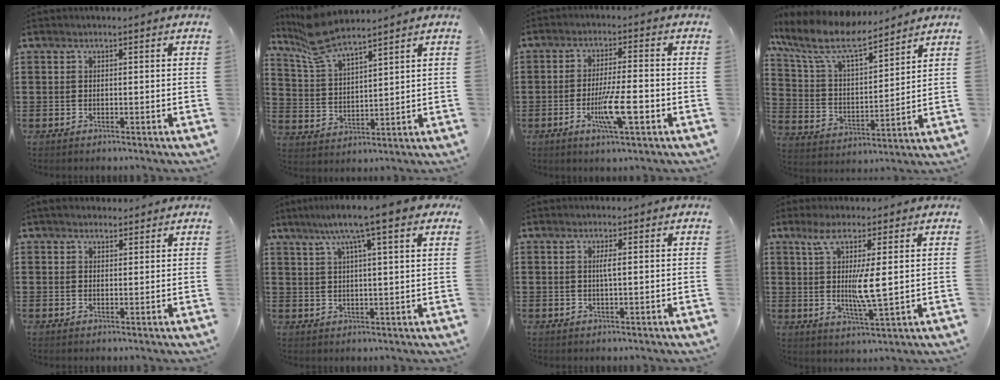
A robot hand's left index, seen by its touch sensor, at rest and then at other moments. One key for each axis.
{"total": 8.0, "fx": 7.1, "fy": 1.3, "fz": 3.5, "tx": -0.093, "ty": -0.017, "tz": 0.132}
{"total": 7.8, "fx": -2.5, "fy": 1.2, "fz": 7.3, "tx": -0.143, "ty": -0.012, "tz": -0.048}
{"total": 9.8, "fx": 8.1, "fy": 2.3, "fz": 5.0, "tx": -0.132, "ty": -0.039, "tz": 0.139}
{"total": 2.1, "fx": 1.8, "fy": 1.0, "fz": 0.3, "tx": -0.011, "ty": 0.006, "tz": 0.035}
{"total": 8.2, "fx": 5.5, "fy": 0.6, "fz": 6.1, "tx": -0.127, "ty": -0.007, "tz": 0.090}
{"total": 1.8, "fx": 0.3, "fy": 0.1, "fz": 1.7, "tx": -0.036, "ty": -0.001, "tz": 0.004}
{"total": 6.9, "fx": 1.8, "fy": 0.3, "fz": 6.6, "tx": -0.129, "ty": -0.006, "tz": 0.027}